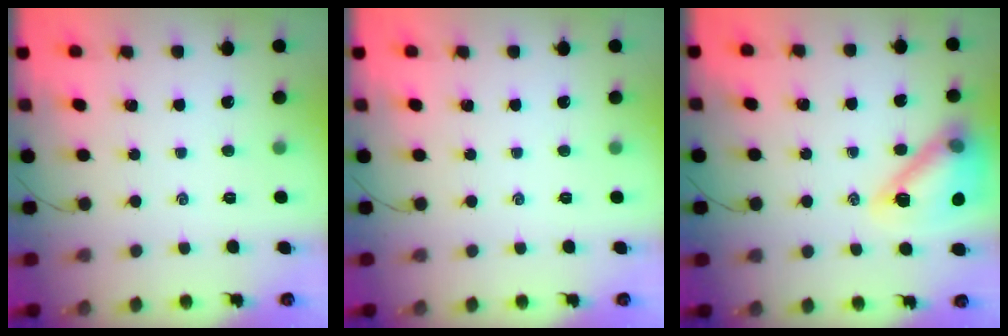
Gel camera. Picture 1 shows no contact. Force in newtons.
{"total": 0.0}
{"total": 16.7, "press": 16.7, "slide": 1.6}